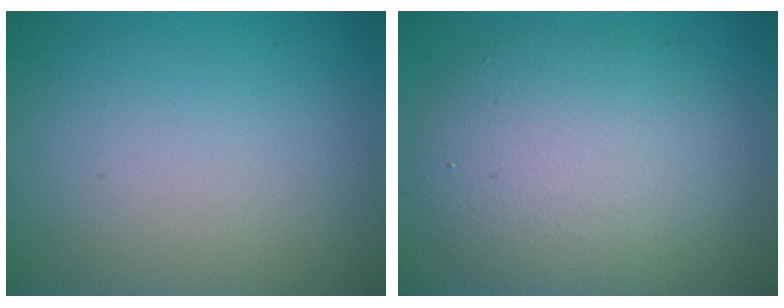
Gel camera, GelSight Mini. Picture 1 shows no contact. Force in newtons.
{"total": 7.3, "press": 7.3, "slide": 0.6}